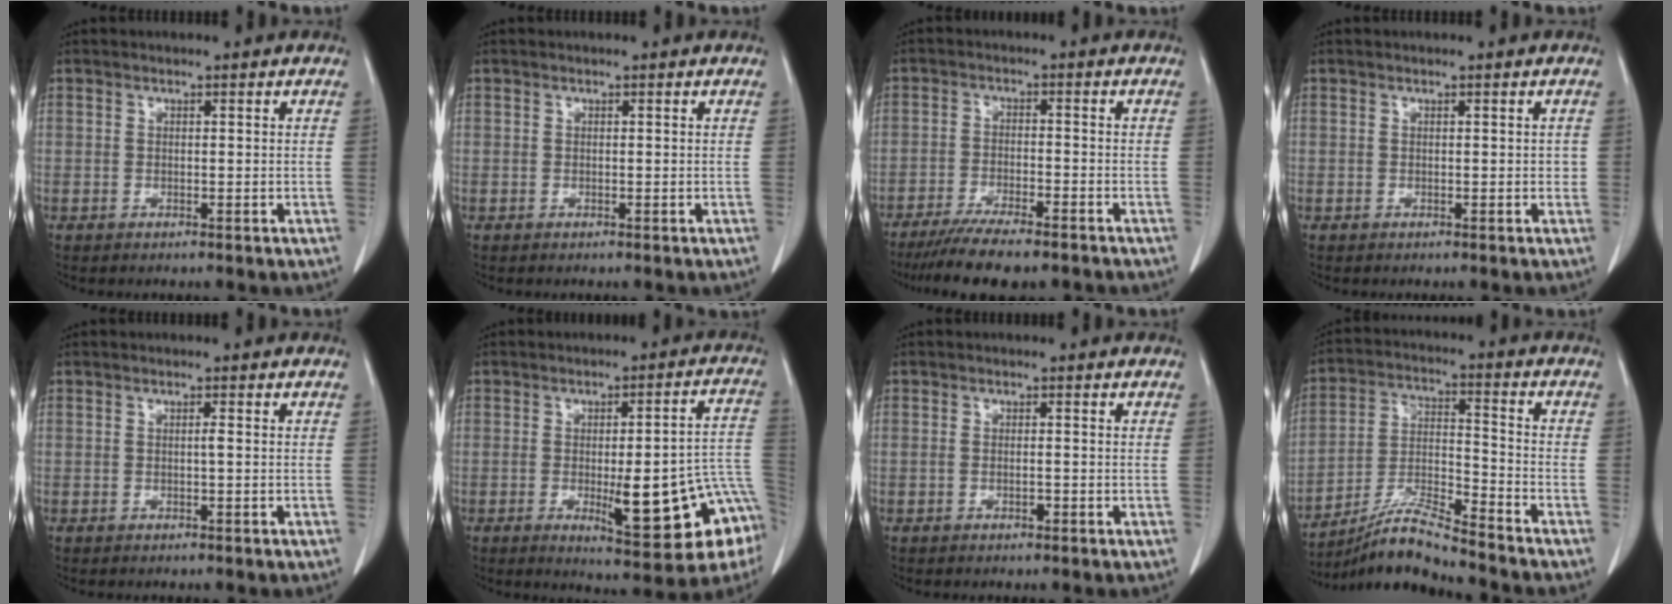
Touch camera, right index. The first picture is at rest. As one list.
[{"total": 0.0}, {"total": 10.9, "force": [-9.0, 1.6, 6.0], "torque": [-0.090, -0.020, -0.141]}, {"total": 0.6, "force": [0.1, 0.4, 0.5], "torque": [-0.002, 0.002, 0.001]}, {"total": 0.5, "force": [-0.1, -0.1, 0.5], "torque": [-0.006, 0.001, -0.001]}, {"total": 17.9, "force": [-5.0, 3.5, 16.9], "torque": [-0.139, 0.024, -0.046]}, {"total": 0.9, "force": [-0.4, 0.2, 0.8], "torque": [-0.017, -0.001, -0.005]}, {"total": 9.9, "force": [-9.0, -1.2, 3.9], "torque": [-0.080, -0.003, -0.166]}]